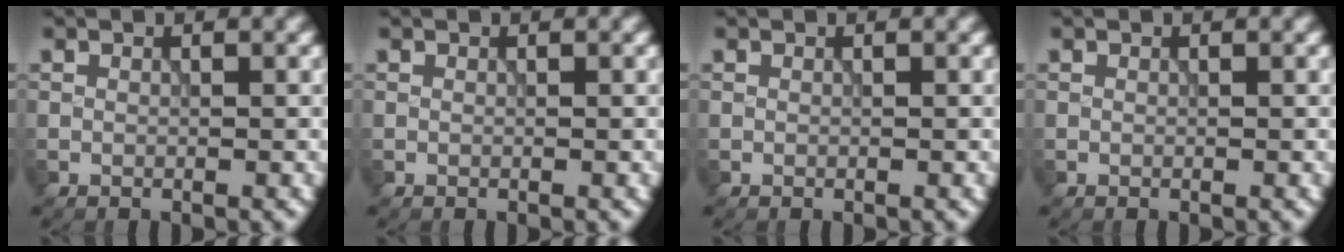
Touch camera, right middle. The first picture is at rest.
{"total": 0.0}
{"total": 0.0}
{"total": 0.0}